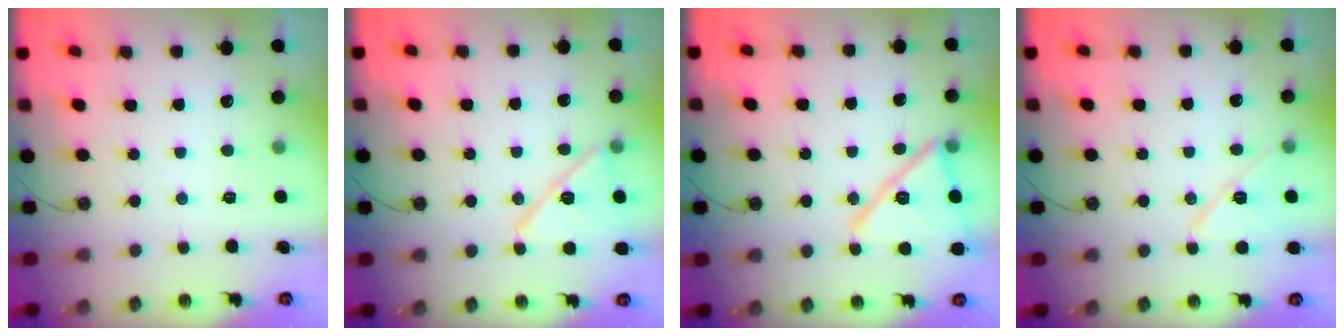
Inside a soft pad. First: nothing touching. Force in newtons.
{"total": 13.6, "press": 13.6, "slide": 0.6}
{"total": 16.5, "press": 16.5, "slide": 0.5}
{"total": 10.2, "press": 10.2, "slide": 0.9}